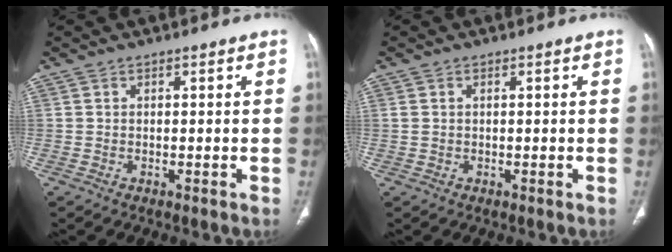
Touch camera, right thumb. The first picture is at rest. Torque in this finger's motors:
{"motor_torque": [-0.16, -0.13, -0.11, 0.51, -0.03]}